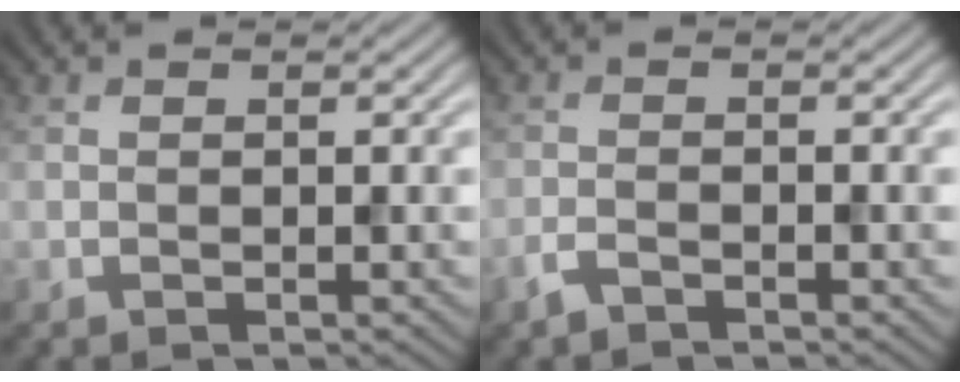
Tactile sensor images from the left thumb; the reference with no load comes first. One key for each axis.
{"total": 1.8, "fx": -1.4, "fy": 0.4, "fz": 1.0, "tx": -0.025, "ty": -0.001, "tz": -0.033}